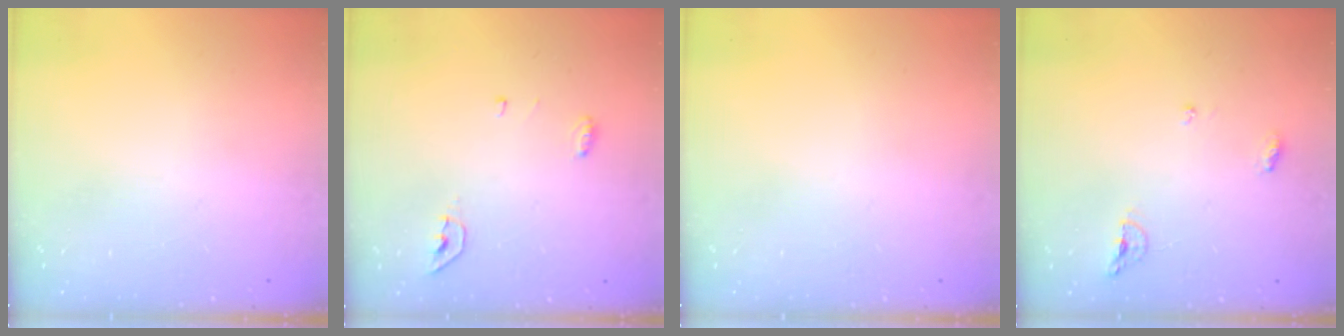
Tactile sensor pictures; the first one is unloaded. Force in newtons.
{"total": 4.5, "press": 4.2, "slide": 1.5}
{"total": 0.0}
{"total": 6.8, "press": 6.7, "slide": 0.6}